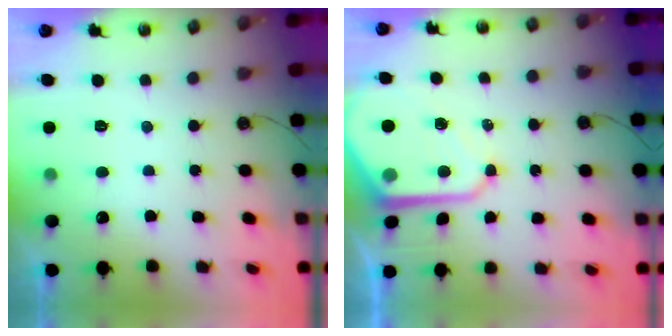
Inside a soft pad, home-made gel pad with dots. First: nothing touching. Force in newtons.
{"total": 12.2, "press": 12.2, "slide": 1.1}